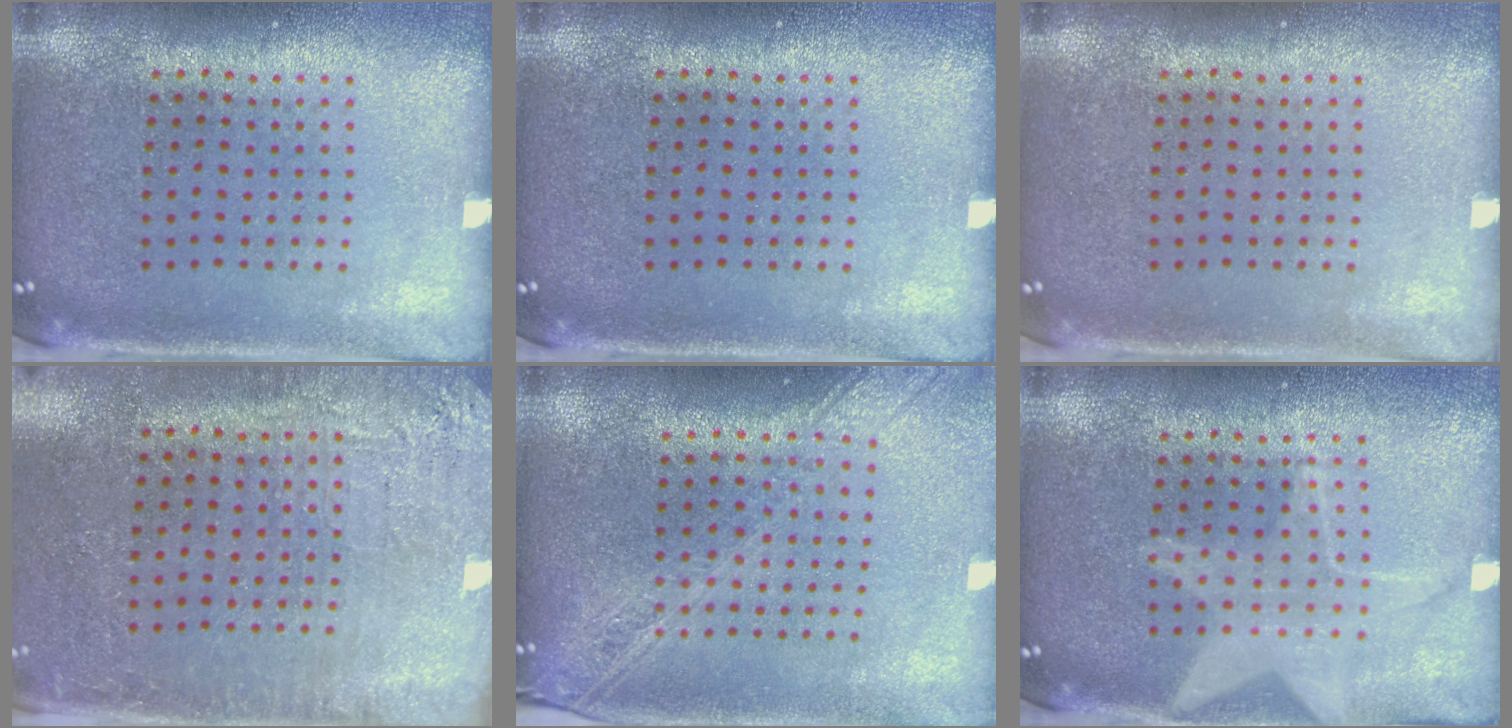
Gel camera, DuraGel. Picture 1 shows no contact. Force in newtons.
{"total": 0.0}
{"total": 0.0}
{"total": 2.9, "press": 2.8, "slide": 0.9}
{"total": 2.3, "press": 1.9, "slide": 1.2}
{"total": 1.5, "press": 1.4, "slide": 0.3}